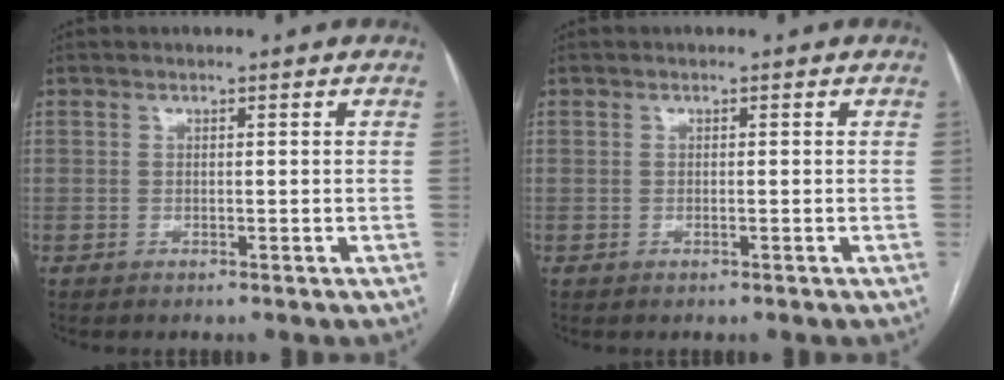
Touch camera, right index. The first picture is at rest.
{"total": 0.0}